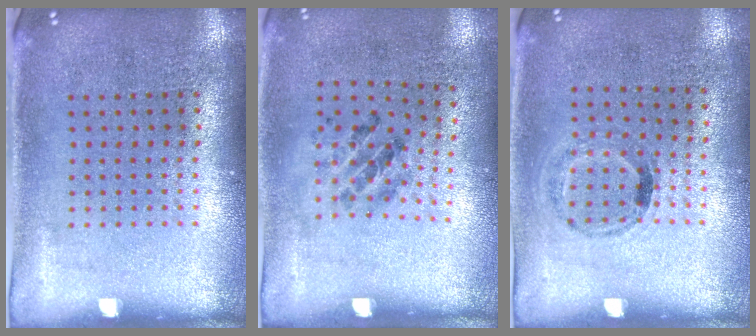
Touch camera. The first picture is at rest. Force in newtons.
{"total": 1.4, "press": 0.7, "slide": 1.2}
{"total": 1.1, "press": 0.7, "slide": 0.8}